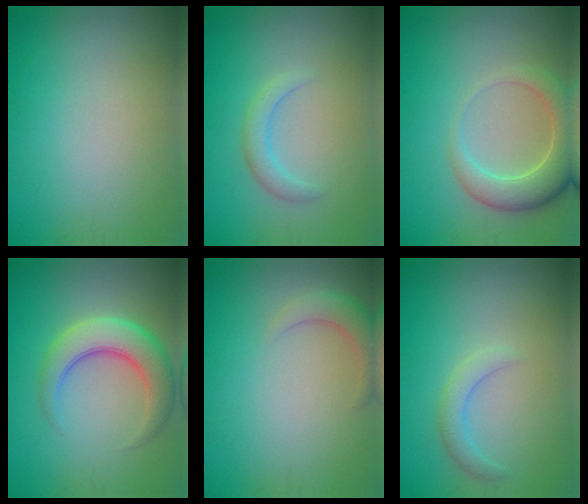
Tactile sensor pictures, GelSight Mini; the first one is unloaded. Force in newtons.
{"total": 2.1, "press": 2.0, "slide": 0.3}
{"total": 5.6, "press": 5.6, "slide": 0.7}
{"total": 5.9, "press": 5.9, "slide": 0.3}
{"total": 2.7, "press": 2.7, "slide": 0.3}
{"total": 1.9, "press": 1.9, "slide": 0.2}